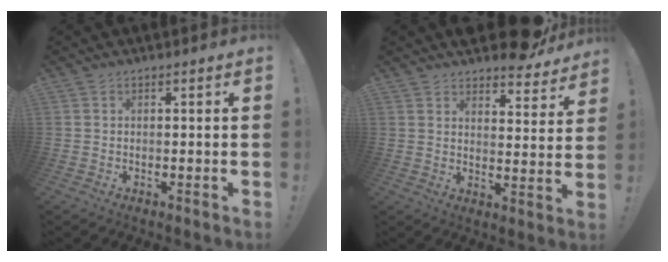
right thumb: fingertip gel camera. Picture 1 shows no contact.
{"total": 8.6, "force": [7.4, 2.7, 3.4], "torque": [-0.035, -0.060, 0.133]}